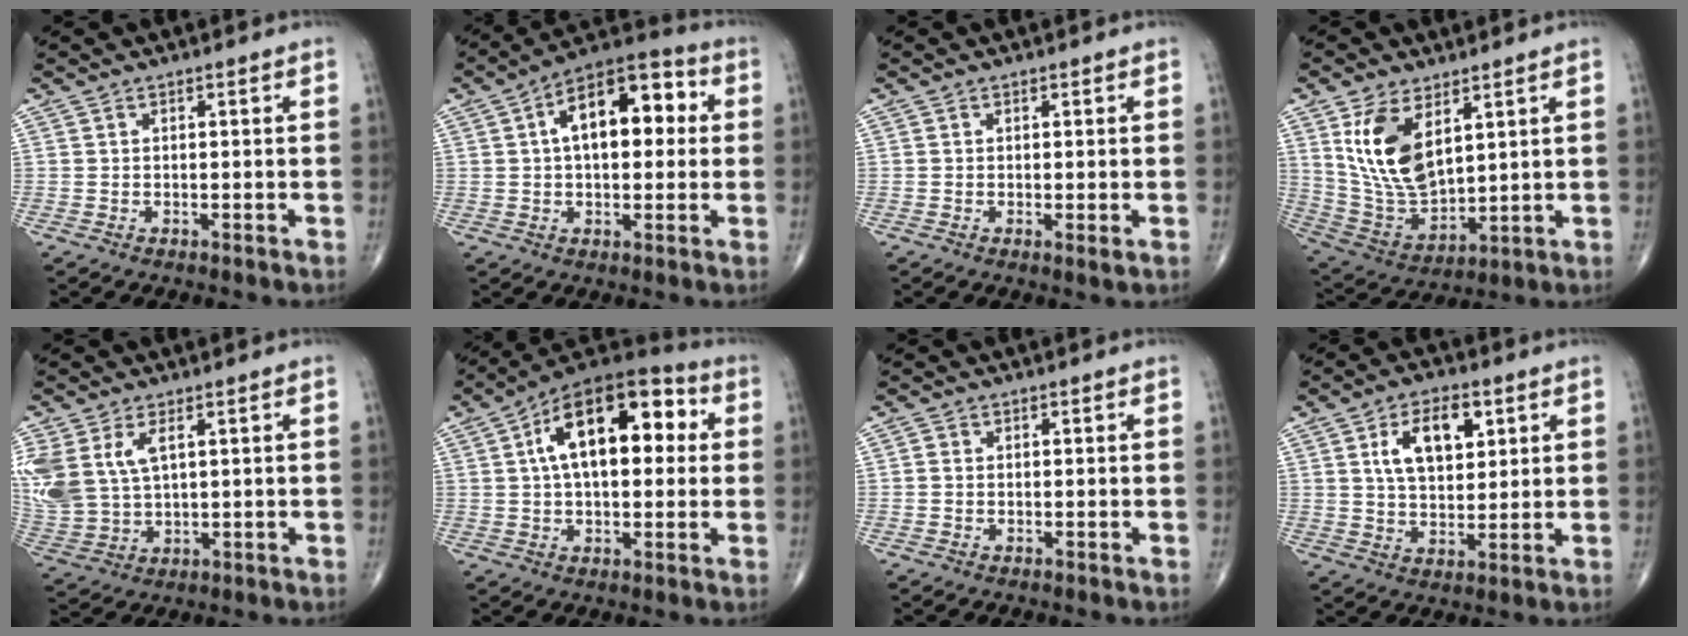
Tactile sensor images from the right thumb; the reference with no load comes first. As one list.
[{"total": 15.3, "force": [2.9, 8.2, 12.6], "torque": [-0.167, 0.031, 0.037]}, {"total": 1.3, "force": [-0.1, 0.2, 1.3], "torque": [-0.026, -0.007, -0.003]}, {"total": 14.5, "force": [5.8, 7.6, 10.9], "torque": [-0.195, -0.028, 0.132]}, {"total": 14.1, "force": [4.5, 8.7, 10.1], "torque": [-0.252, -0.005, 0.103]}, {"total": 19.5, "force": [4.2, 10.3, 16.0], "torque": [-0.222, 0.030, 0.054]}, {"total": 0.7, "force": [-0.1, 0.6, 0.3], "torque": [-0.003, 0.001, -0.005]}, {"total": 10.7, "force": [3.8, 6.0, 8.0], "torque": [-0.112, -0.009, 0.066]}]